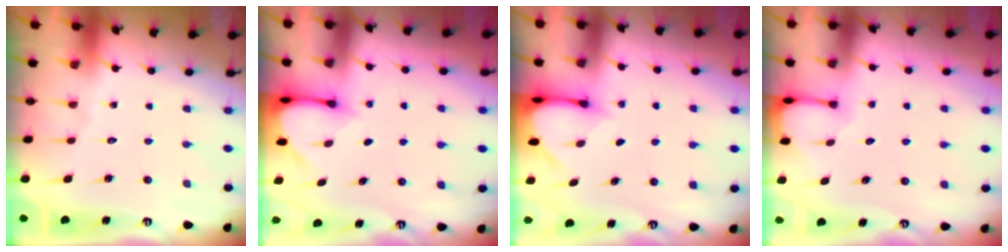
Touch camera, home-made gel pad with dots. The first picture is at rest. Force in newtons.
{"total": 3.4, "press": 3.4, "slide": 0.3}
{"total": 3.0, "press": 3.0, "slide": 0.3}
{"total": 1.8, "press": 1.8, "slide": 0.2}